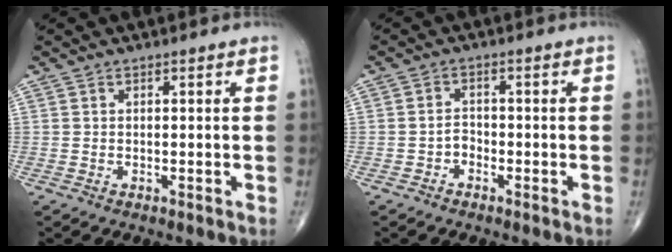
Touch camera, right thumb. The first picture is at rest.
{"total": 2.2, "force": [-1.3, 1.6, 0.8], "torque": [0.000, 0.013, -0.028]}